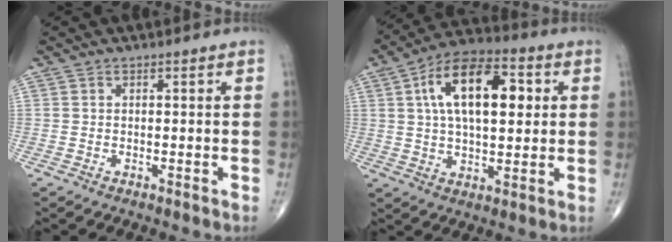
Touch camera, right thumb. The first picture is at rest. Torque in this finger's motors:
{"motor_torque": [0.91, 4.10, 1.73, 0.77, 0.46]}